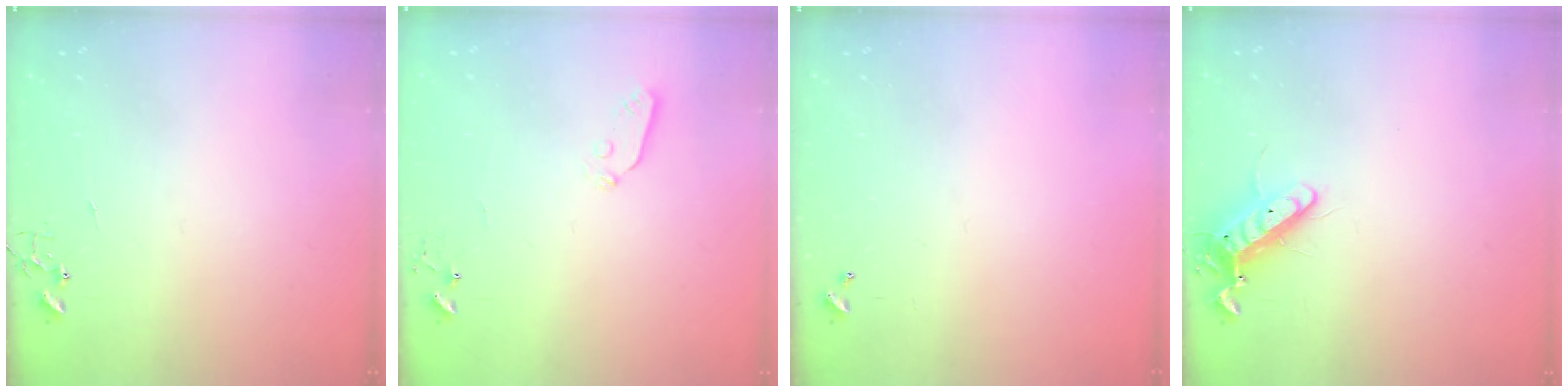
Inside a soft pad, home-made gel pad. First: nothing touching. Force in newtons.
{"total": 3.6, "press": 3.6, "slide": 0.6}
{"total": 0.0}
{"total": 11.6, "press": 11.4, "slide": 2.2}